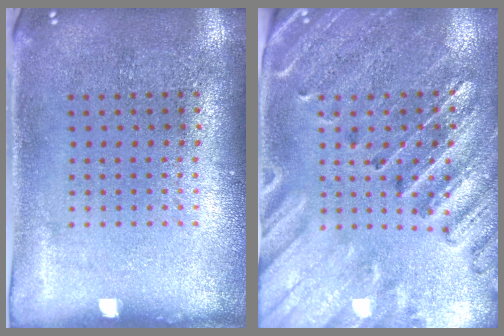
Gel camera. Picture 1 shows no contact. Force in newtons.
{"total": 2.9, "press": 2.7, "slide": 1.1}